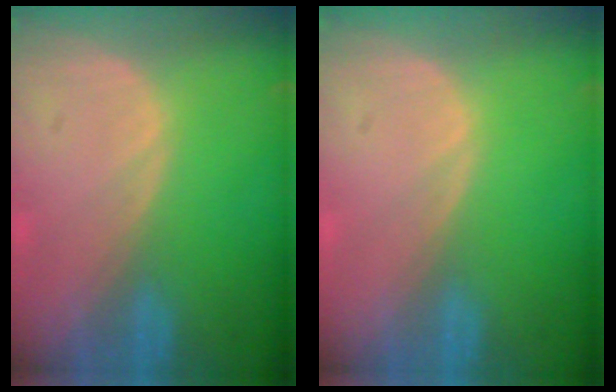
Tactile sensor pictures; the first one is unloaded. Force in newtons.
{"total": 0.0}